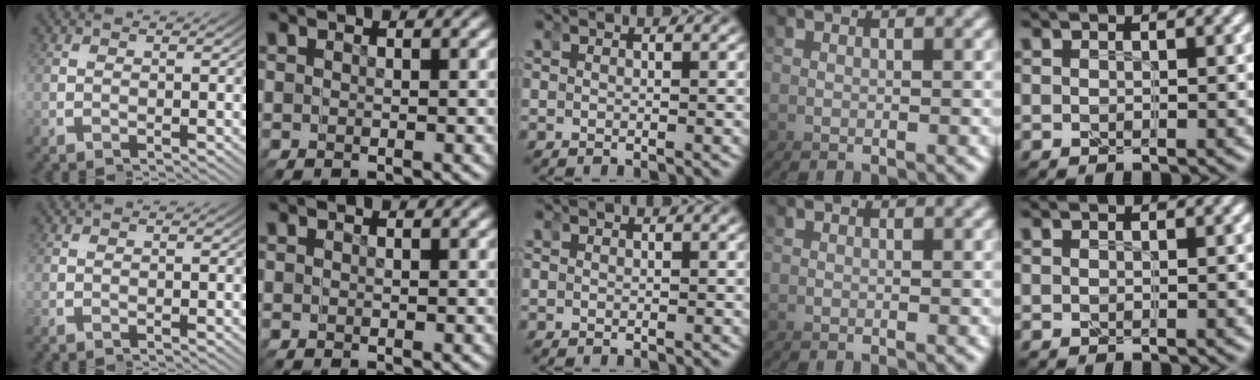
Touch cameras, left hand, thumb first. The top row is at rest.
{}